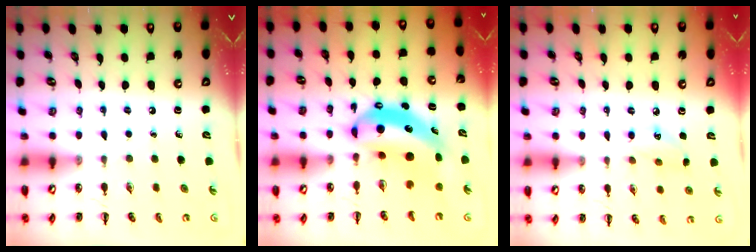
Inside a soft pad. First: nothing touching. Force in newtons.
{"total": 9.6, "press": 9.3, "slide": 2.3}
{"total": 5.8, "press": 5.7, "slide": 1.2}